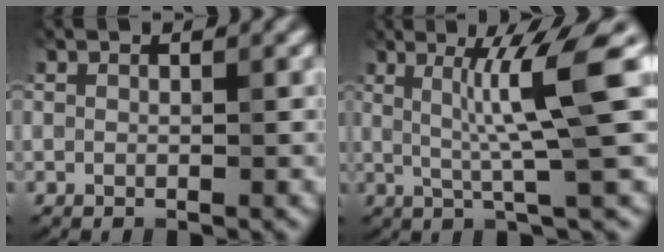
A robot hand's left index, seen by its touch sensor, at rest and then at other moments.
{"total": 6.6, "force": [1.2, 0.2, 6.4], "torque": [-0.111, 0.013, 0.023]}